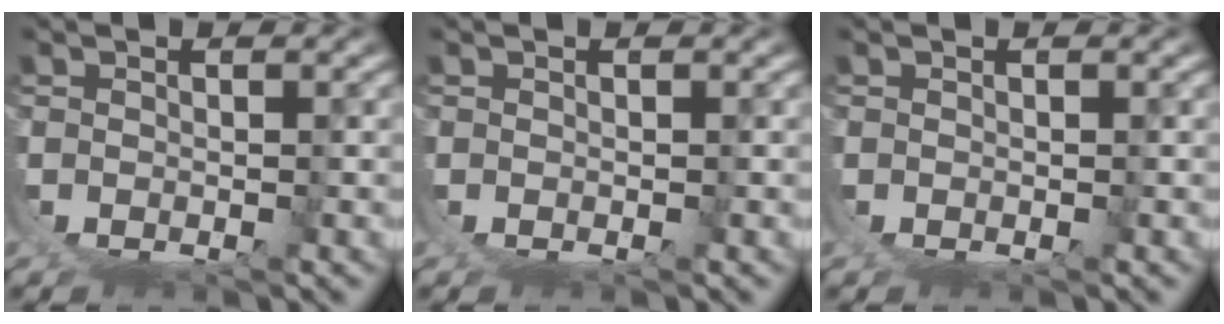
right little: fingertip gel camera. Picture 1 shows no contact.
{"total": 0.0}
{"total": 0.0}